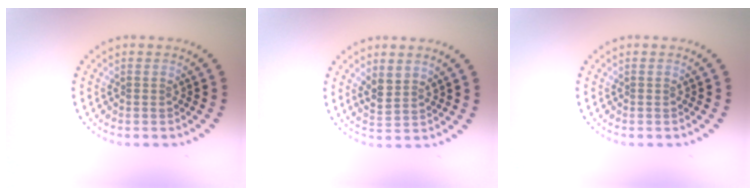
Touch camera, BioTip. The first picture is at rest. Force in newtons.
{"total": 2.1, "press": 1.8, "slide": 1.1}
{"total": 0.0}